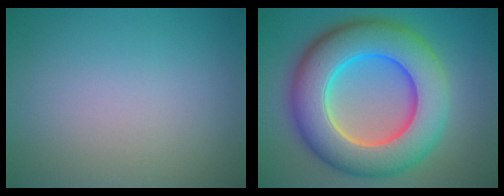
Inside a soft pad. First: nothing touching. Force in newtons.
{"total": 12.6, "press": 12.5, "slide": 0.5}